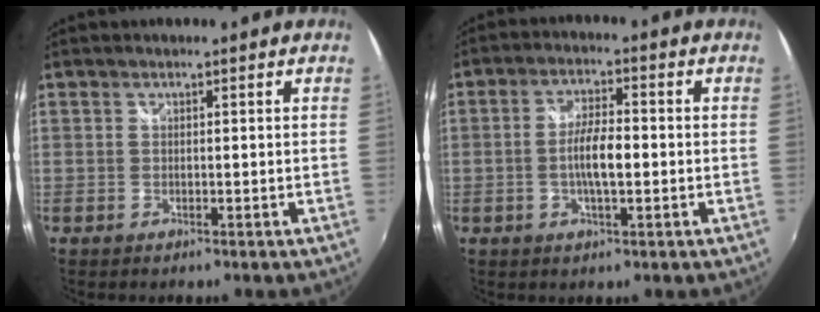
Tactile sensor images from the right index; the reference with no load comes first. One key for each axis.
{"total": 6.4, "fx": -1.1, "fy": 1.7, "fz": 6.1, "tx": -0.114, "ty": 0.003, "tz": -0.019}